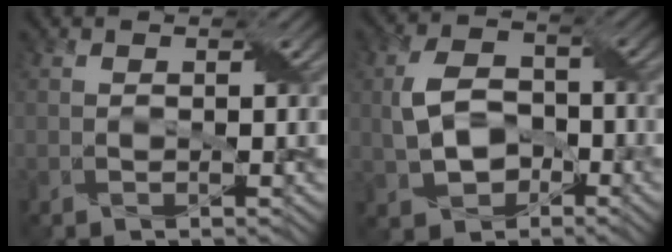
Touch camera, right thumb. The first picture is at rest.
{"total": 6.5, "force": [-1.4, 4.7, 4.3], "torque": [-0.091, 0.003, -0.025]}